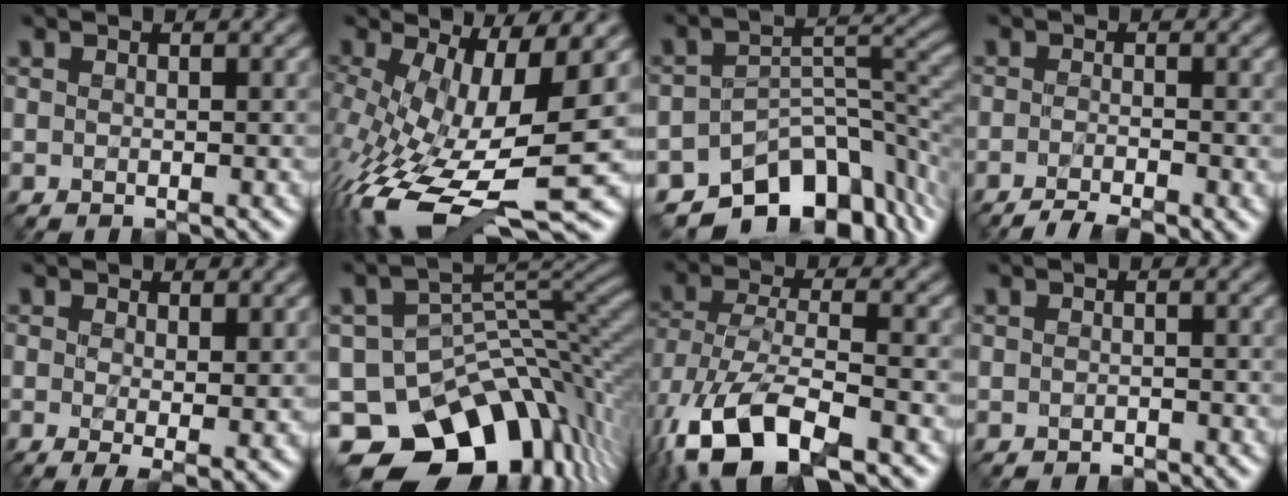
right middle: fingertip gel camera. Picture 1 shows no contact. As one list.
[{"total": 12.2, "force": [-3.3, 4.3, 11.0], "torque": [-0.211, -0.023, -0.050]}, {"total": 8.9, "force": [-6.4, 4.6, 4.1], "torque": [-0.037, -0.016, -0.109]}, {"total": 4.2, "force": [-3.1, 0.9, 2.7], "torque": [-0.037, -0.003, -0.059]}, {"total": 3.4, "force": [0.2, 1.1, 3.2], "torque": [-0.054, -0.015, 0.008]}, {"total": 13.3, "force": [-7.2, 8.5, 7.2], "torque": [-0.118, -0.003, -0.116]}, {"total": 10.5, "force": [-6.0, 4.6, 7.4], "torque": [-0.157, -0.023, -0.106]}, {"total": 0.6, "force": [-0.5, 0.2, 0.1], "torque": [-0.003, -0.002, -0.007]}]